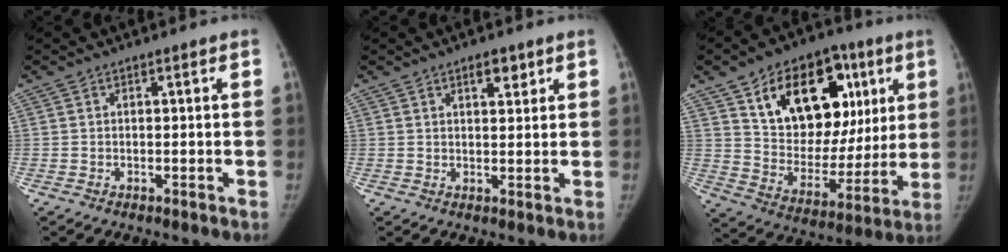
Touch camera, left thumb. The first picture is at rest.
{"total": 3.4, "force": [2.0, 1.5, 2.2], "torque": [-0.019, -0.010, 0.030]}
{"total": 24.6, "force": [9.7, 15.6, 16.3], "torque": [-0.190, -0.006, 0.161]}